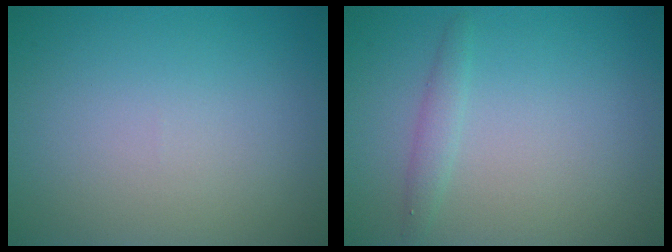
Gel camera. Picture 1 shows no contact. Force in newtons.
{"total": 1.3, "press": 1.3, "slide": 0.1}